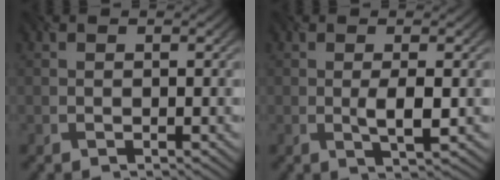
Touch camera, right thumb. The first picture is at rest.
{"total": 2.7, "force": [-0.5, 0.5, 2.6], "torque": [-0.057, 0.001, -0.004]}